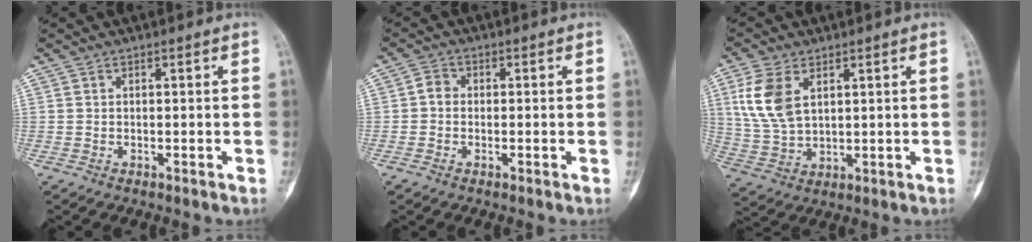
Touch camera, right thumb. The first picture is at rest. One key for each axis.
{"total": 2.4, "fx": -0.3, "fy": 2.1, "fz": 1.3, "tx": -0.017, "ty": 0.005, "tz": -0.015}
{"total": 9.9, "fx": 3.5, "fy": 5.9, "fz": 7.2, "tx": -0.145, "ty": -0.007, "tz": 0.076}